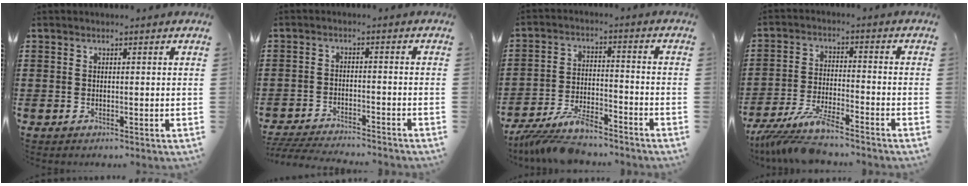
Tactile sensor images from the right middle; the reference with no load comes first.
{"total": 4.3, "force": [-4.2, 0.1, 0.6], "torque": [-0.019, -0.002, -0.089]}
{"total": 7.8, "force": [-7.0, 1.5, 3.2], "torque": [-0.070, 0.002, -0.136]}
{"total": 7.9, "force": [-6.9, 0.3, 3.8], "torque": [-0.086, -0.010, -0.137]}